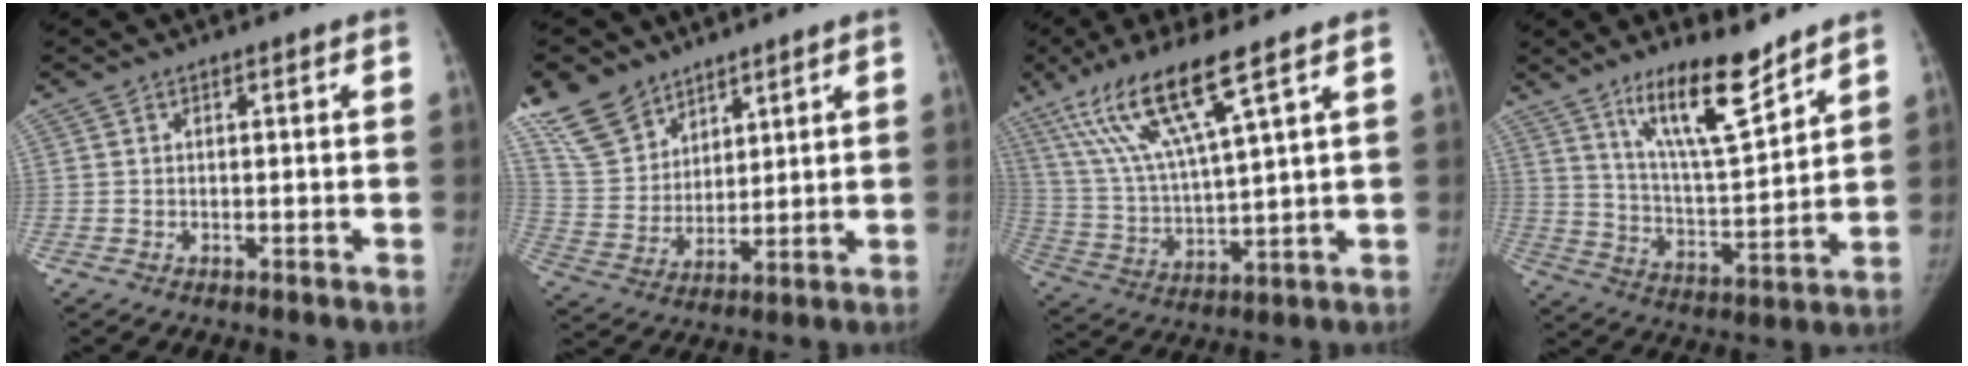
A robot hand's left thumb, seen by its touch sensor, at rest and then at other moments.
{"total": 12.0, "force": [8.9, 7.1, 3.6], "torque": [-0.052, -0.040, 0.188]}
{"total": 15.6, "force": [9.1, 2.0, 12.6], "torque": [-0.265, -0.031, 0.182]}
{"total": 14.5, "force": [10.3, 3.1, 9.7], "torque": [-0.149, -0.076, 0.187]}